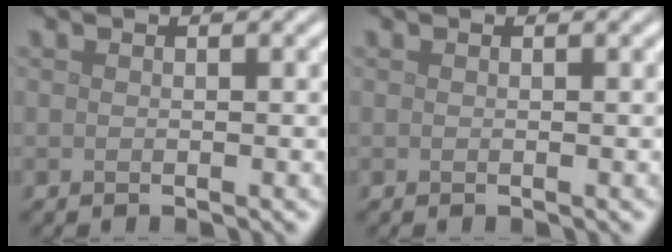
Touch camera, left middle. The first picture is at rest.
{"total": 0.0}